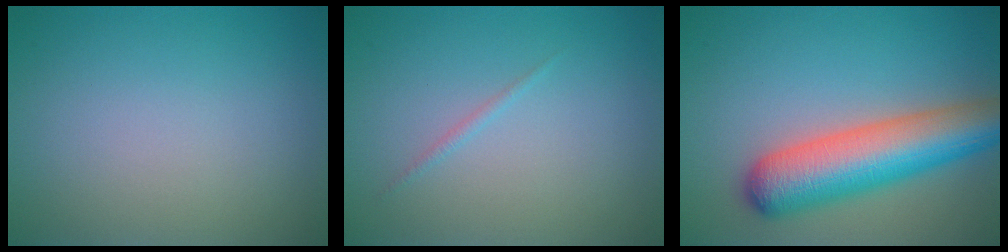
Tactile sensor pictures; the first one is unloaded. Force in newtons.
{"total": 0.5, "press": 0.5, "slide": 0.1}
{"total": 8.6, "press": 8.6, "slide": 0.4}